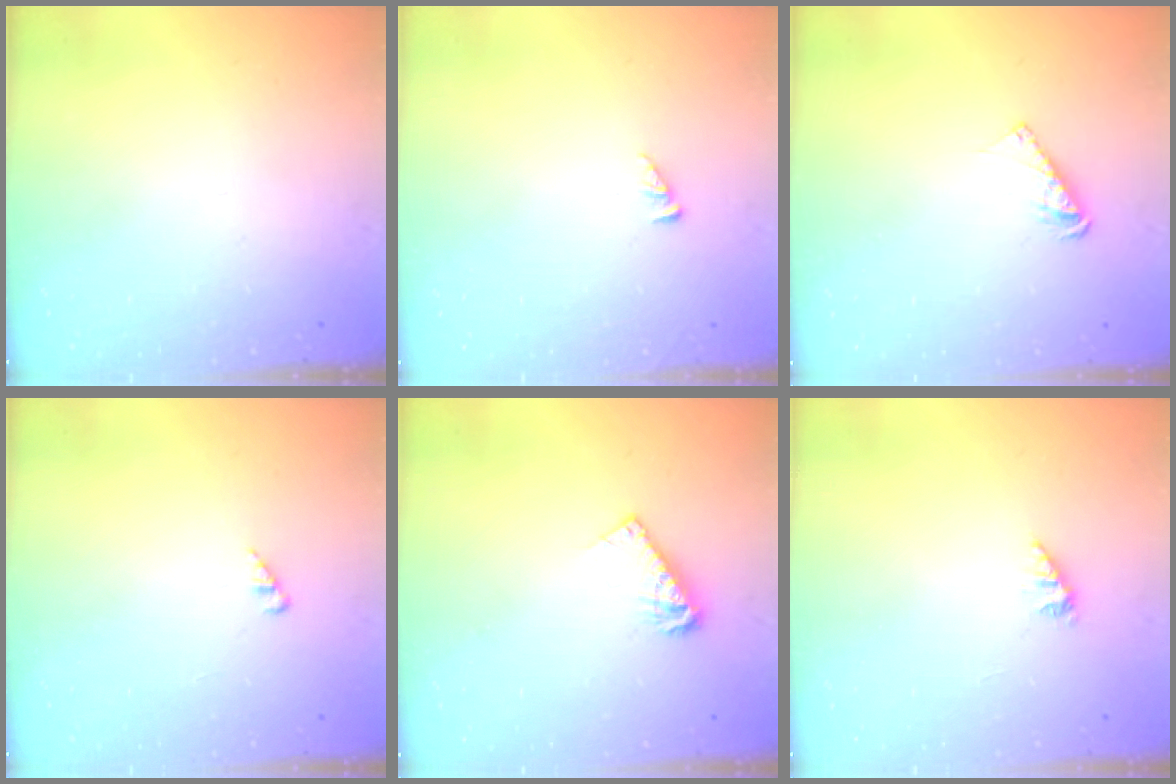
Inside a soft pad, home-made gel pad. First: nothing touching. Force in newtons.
{"total": 0.7, "press": 0.7, "slide": 0.1}
{"total": 4.5, "press": 4.4, "slide": 0.2}
{"total": 2.1, "press": 2.1, "slide": 0.3}
{"total": 6.1, "press": 6.1, "slide": 0.4}
{"total": 2.1, "press": 2.1, "slide": 0.3}